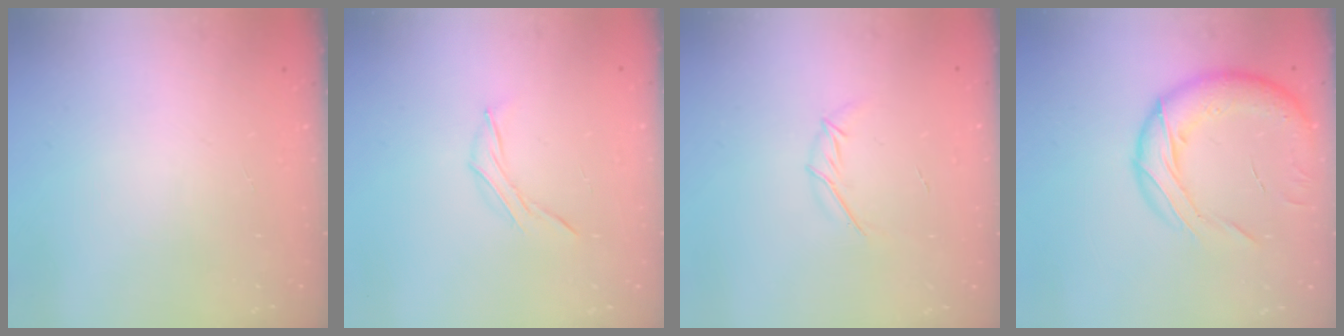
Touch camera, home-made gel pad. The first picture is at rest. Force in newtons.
{"total": 5.5, "press": 5.4, "slide": 1.2}
{"total": 5.4, "press": 5.3, "slide": 1.1}
{"total": 18.0, "press": 17.7, "slide": 3.4}